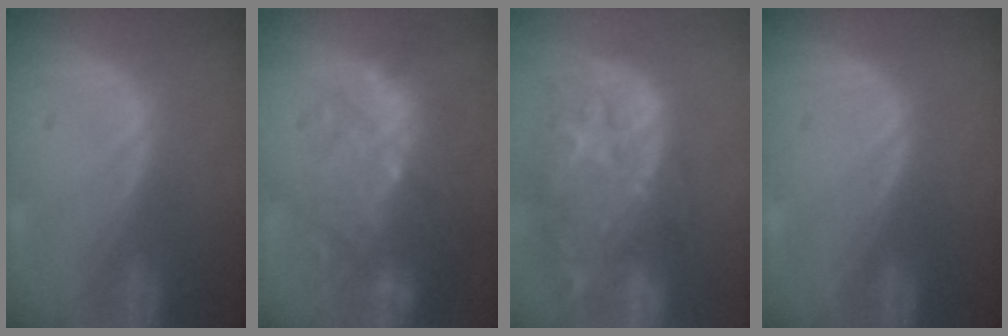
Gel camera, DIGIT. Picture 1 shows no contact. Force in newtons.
{"total": 10.5, "press": 9.6, "slide": 4.1}
{"total": 14.4, "press": 11.6, "slide": 8.6}
{"total": 0.0}